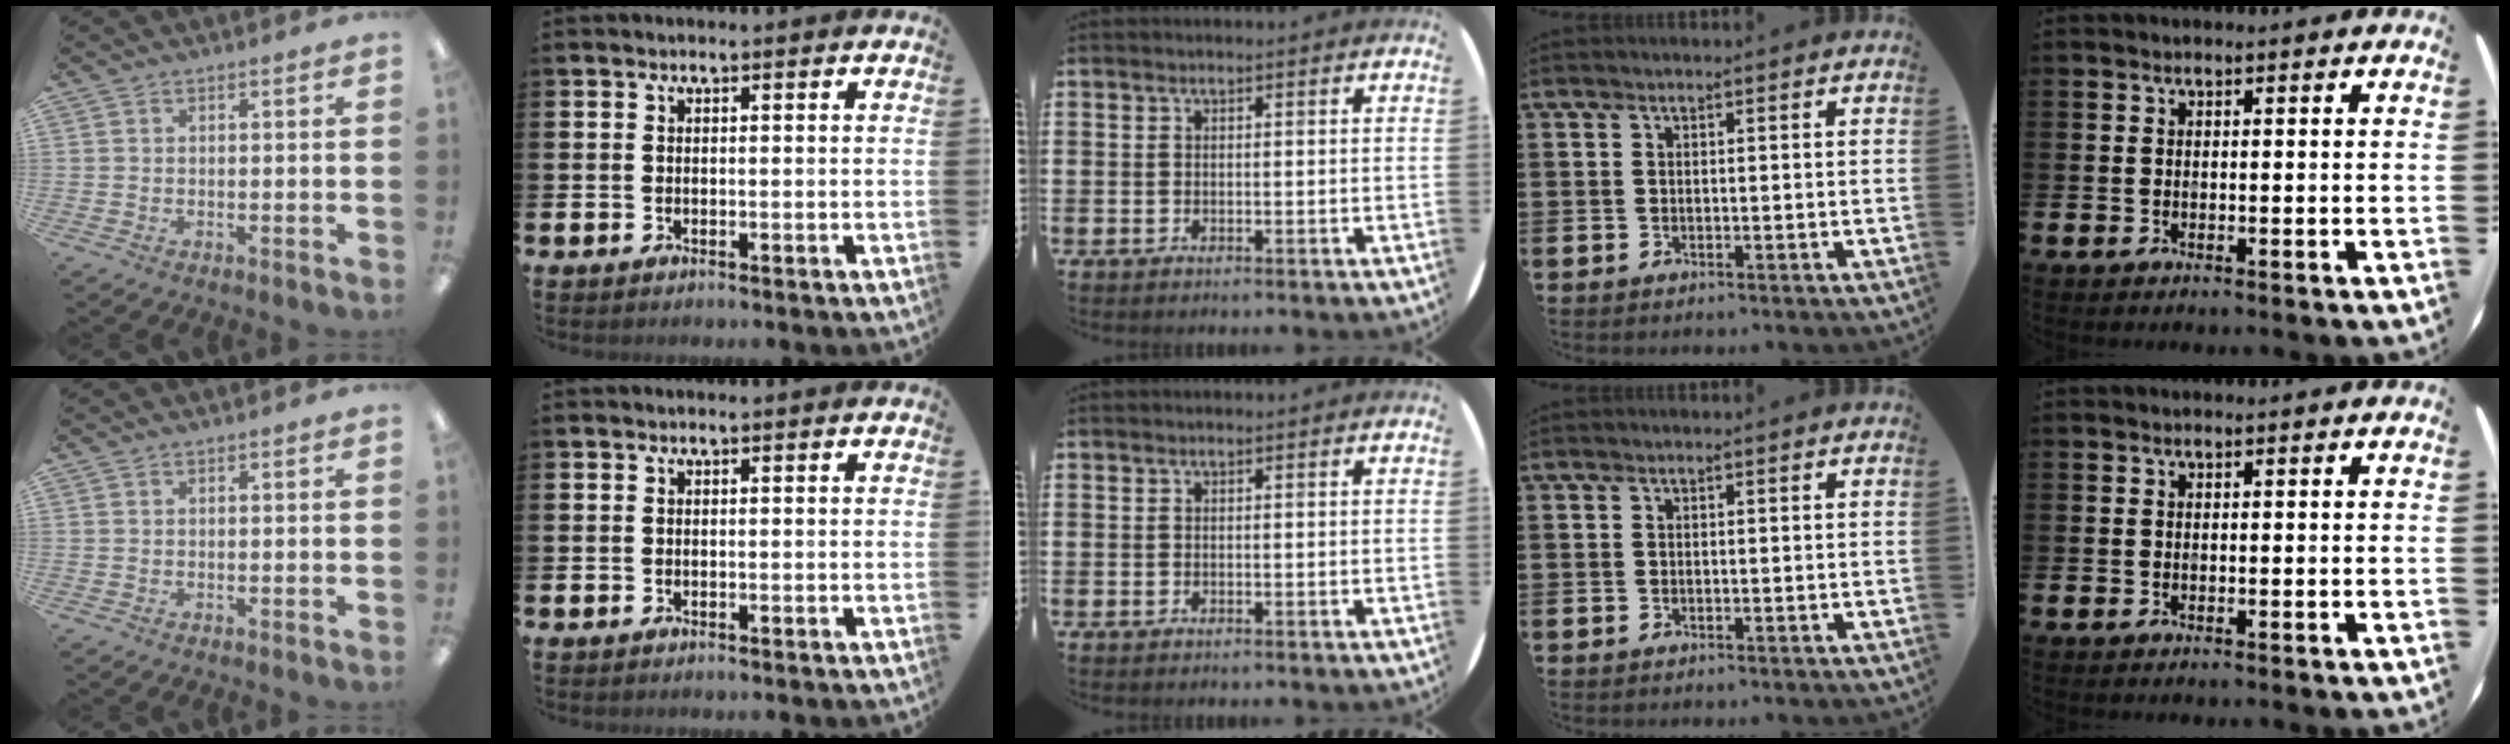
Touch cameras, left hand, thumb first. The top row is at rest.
{}